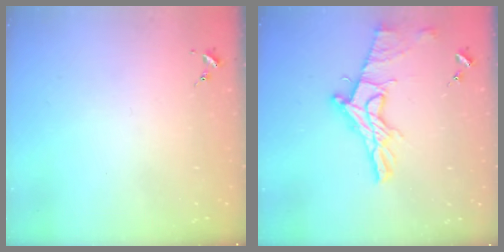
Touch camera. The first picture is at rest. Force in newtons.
{"total": 14.8, "press": 14.8, "slide": 1.1}